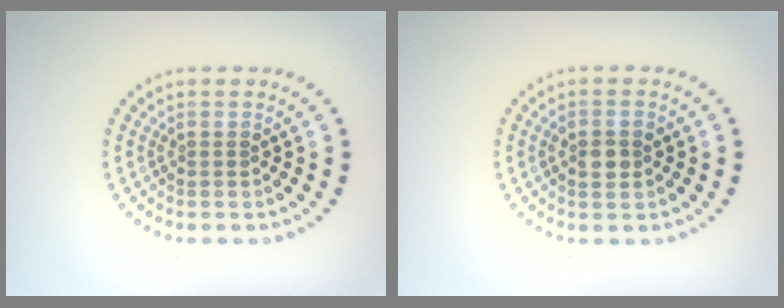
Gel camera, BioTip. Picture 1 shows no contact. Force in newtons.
{"total": 2.3, "press": 2.3, "slide": 0.0}